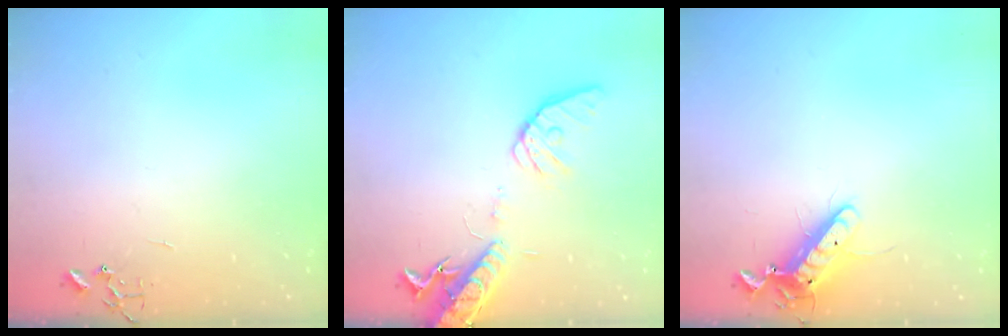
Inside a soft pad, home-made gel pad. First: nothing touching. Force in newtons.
{"total": 16.1, "press": 15.8, "slide": 3.0}
{"total": 11.8, "press": 11.6, "slide": 2.2}